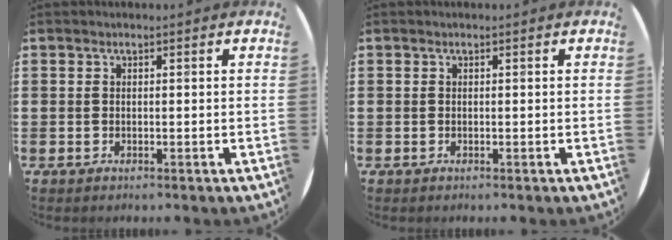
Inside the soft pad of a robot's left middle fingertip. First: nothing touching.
{"total": 0.0}